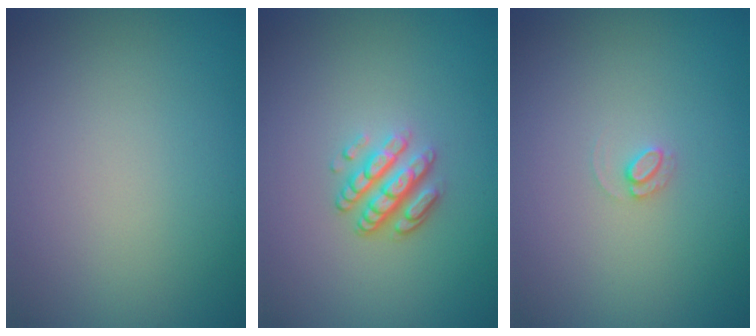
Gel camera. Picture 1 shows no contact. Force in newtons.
{"total": 3.2, "press": 2.4, "slide": 2.1}
{"total": 0.9, "press": 0.9, "slide": 0.1}